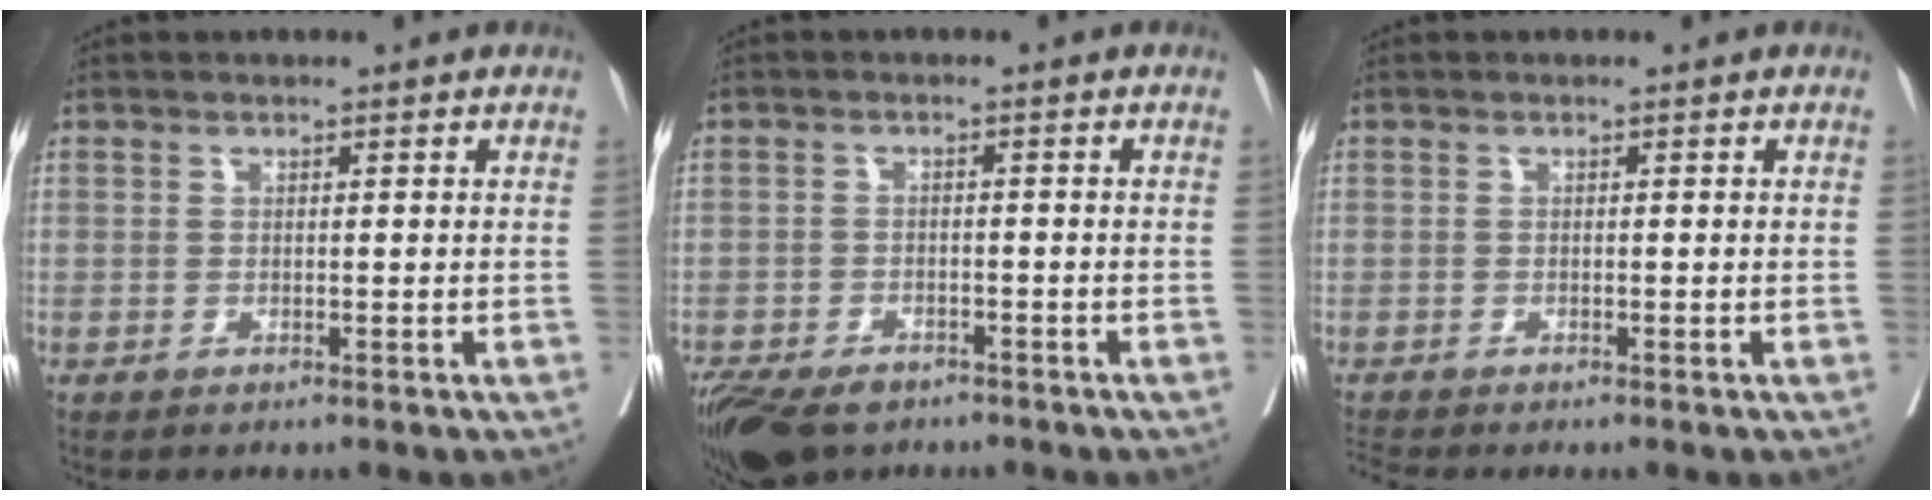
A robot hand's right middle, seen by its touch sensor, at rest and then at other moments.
{"total": 10.7, "force": [-7.4, 5.7, 5.2], "torque": [-0.115, -0.016, -0.114]}
{"total": 1.4, "force": [-1.2, -0.7, -0.1], "torque": [-0.014, -0.014, -0.026]}